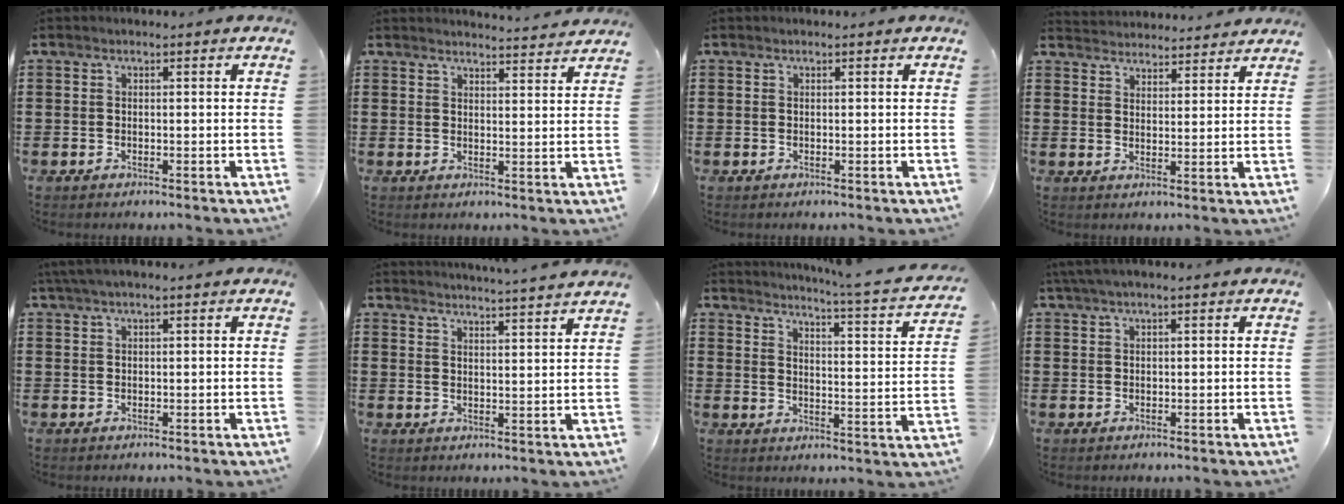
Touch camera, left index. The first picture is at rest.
{"total": 2.9, "force": [2.8, -0.3, 0.0], "torque": [-0.010, -0.016, 0.051]}
{"total": 0.0}
{"total": 3.3, "force": [3.2, 0.0, -0.6], "torque": [0.000, -0.017, 0.058]}
{"total": 1.7, "force": [1.2, 0.1, 1.2], "torque": [-0.024, 0.001, 0.022]}
{"total": 3.6, "force": [3.4, -1.0, 0.2], "torque": [-0.017, -0.023, 0.058]}
{"total": 3.8, "force": [3.3, -1.0, 1.7], "torque": [-0.045, -0.042, 0.043]}
{"total": 1.8, "force": [1.2, 0.1, 1.3], "torque": [-0.026, 0.001, 0.022]}